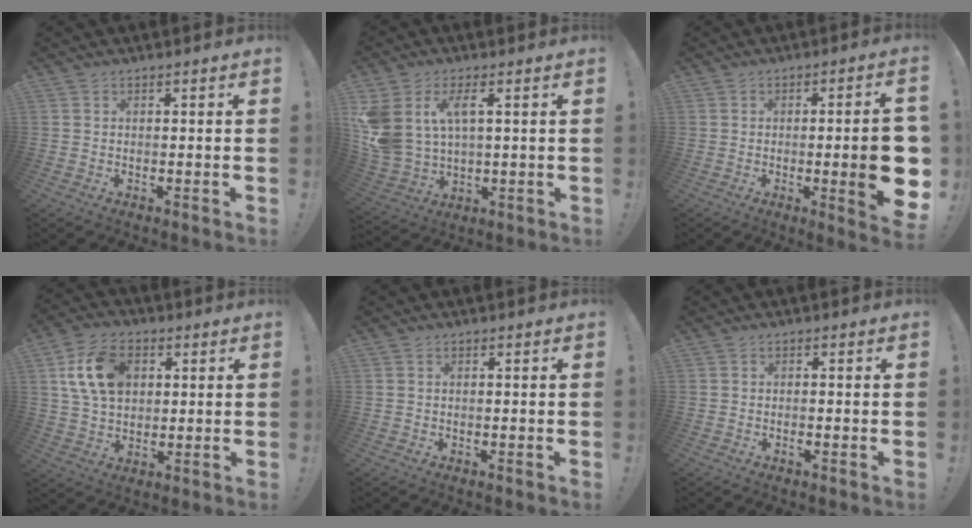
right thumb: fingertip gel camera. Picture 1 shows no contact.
{"total": 10.2, "force": [4.1, 5.8, 7.3], "torque": [-0.159, -0.017, 0.077]}
{"total": 13.0, "force": [-1.9, 2.1, 12.7], "torque": [-0.164, -0.006, -0.024]}
{"total": 14.7, "force": [4.2, 10.2, 9.7], "torque": [-0.163, 0.003, 0.082]}
{"total": 0.0}
{"total": 1.0, "force": [-0.7, -0.2, 0.8], "torque": [-0.023, 0.001, -0.011]}